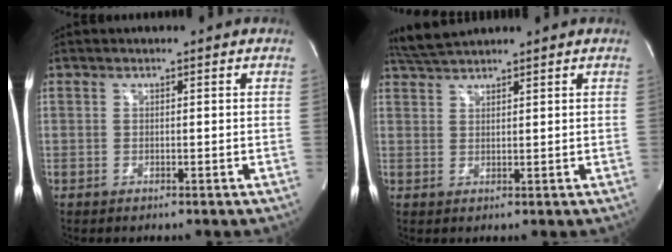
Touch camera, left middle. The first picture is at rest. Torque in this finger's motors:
{"motor_torque": [0.20, -0.21, -0.06, 0.01]}